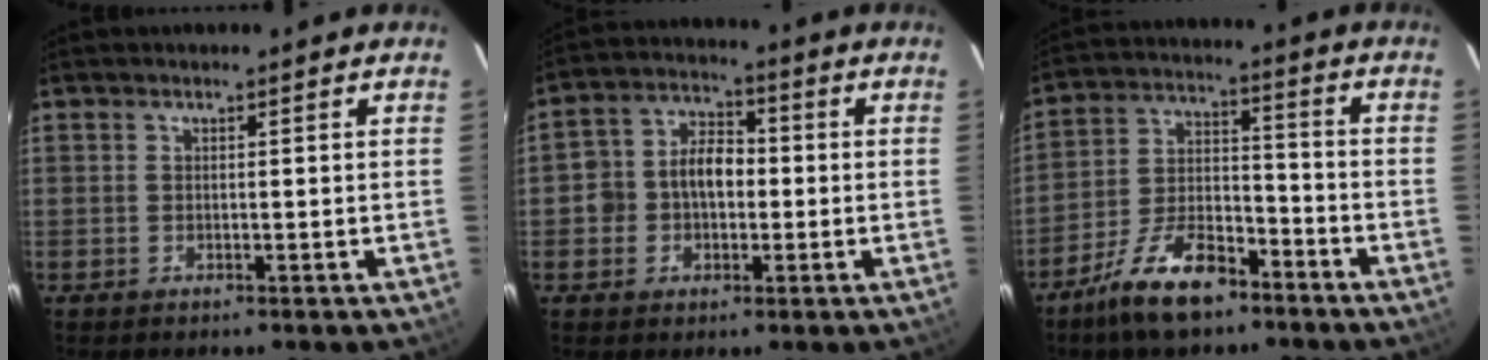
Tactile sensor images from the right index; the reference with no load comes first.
{"total": 7.5, "force": [-0.9, 5.9, 4.5], "torque": [-0.084, 0.027, -0.014]}
{"total": 13.0, "force": [-9.3, 5.0, 7.5], "torque": [-0.152, 0.005, -0.165]}